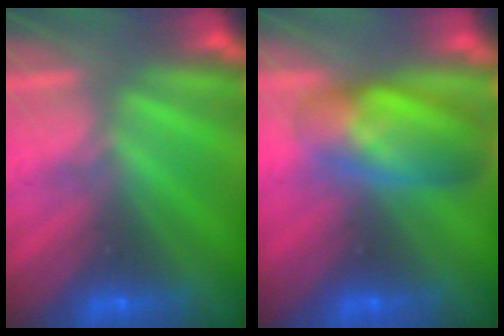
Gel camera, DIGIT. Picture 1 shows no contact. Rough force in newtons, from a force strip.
{"total": 9.8}